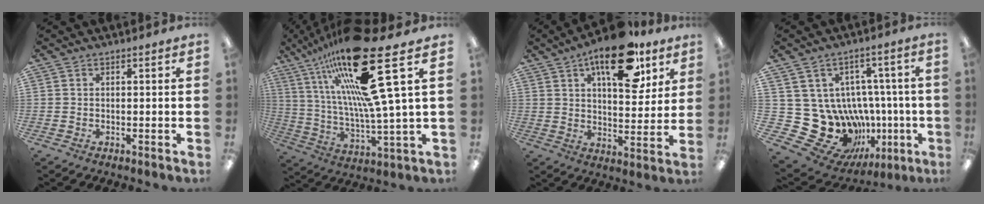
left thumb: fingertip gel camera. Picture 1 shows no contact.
{"total": 28.0, "force": [14.6, 5.6, 23.2], "torque": [-0.418, -0.096, 0.226]}
{"total": 24.7, "force": [15.7, 9.9, 16.3], "torque": [-0.245, -0.081, 0.258]}
{"total": 20.9, "force": [-2.6, 18.3, 9.8], "torque": [-0.191, -0.014, 0.022]}